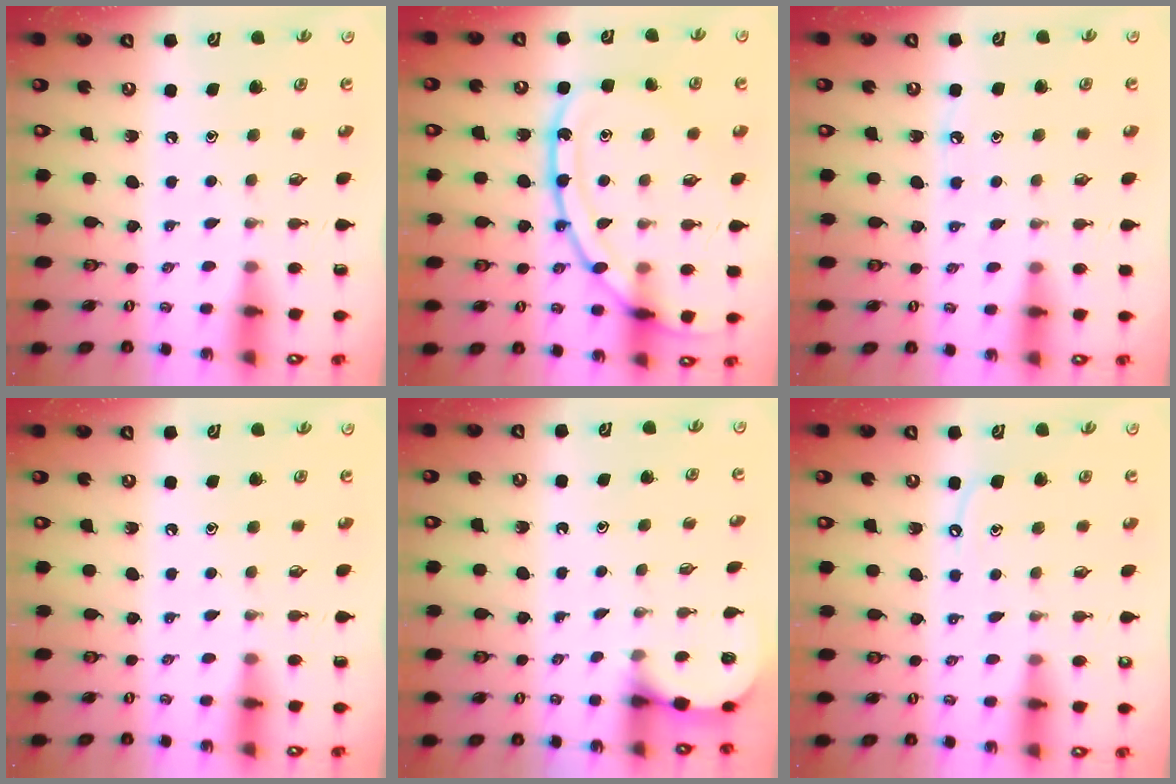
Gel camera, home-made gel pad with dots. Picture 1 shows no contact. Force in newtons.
{"total": 15.6, "press": 15.6, "slide": 0.8}
{"total": 5.0, "press": 5.0, "slide": 0.7}
{"total": 0.0}
{"total": 2.3, "press": 2.3, "slide": 0.2}
{"total": 5.1, "press": 5.1, "slide": 0.7}